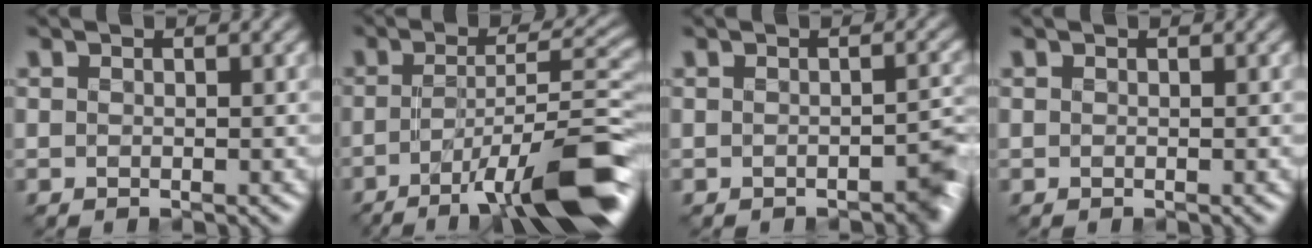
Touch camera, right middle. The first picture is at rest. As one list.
[{"total": 10.4, "force": [-5.7, 0.7, 8.6], "torque": [-0.123, 0.008, -0.103]}, {"total": 3.7, "force": [-1.6, 2.0, 2.6], "torque": [-0.025, -0.001, -0.030]}, {"total": 0.0}]